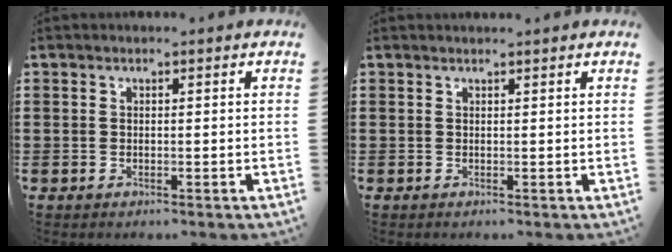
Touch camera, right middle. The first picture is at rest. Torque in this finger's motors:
{"motor_torque": [0.77, -0.24, 0.27, 0.02]}